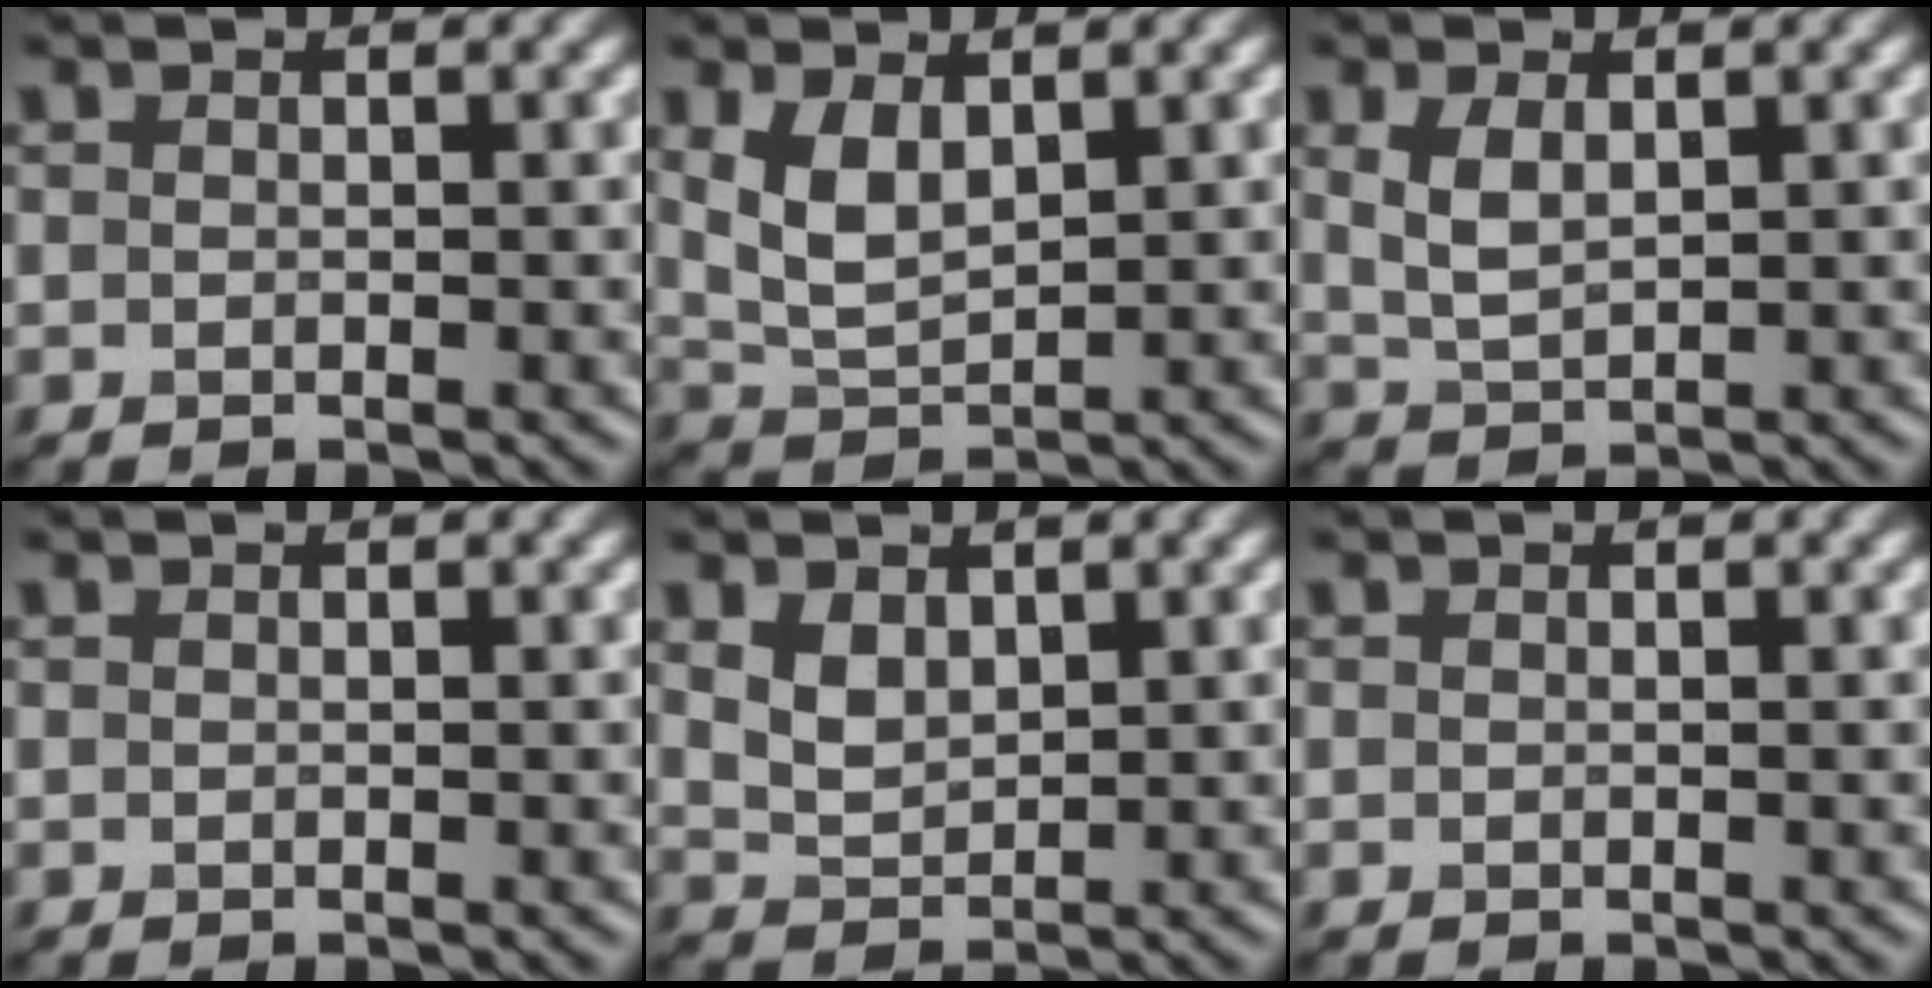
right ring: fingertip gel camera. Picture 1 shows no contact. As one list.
[{"total": 3.7, "force": [1.5, 1.9, 2.8], "torque": [-0.068, -0.002, 0.035]}, {"total": 2.7, "force": [1.0, 1.4, 2.1], "torque": [-0.051, -0.001, 0.025]}, {"total": 0.0}, {"total": 2.4, "force": [1.3, 1.5, 1.3], "torque": [-0.031, -0.005, 0.031]}, {"total": 0.0}]